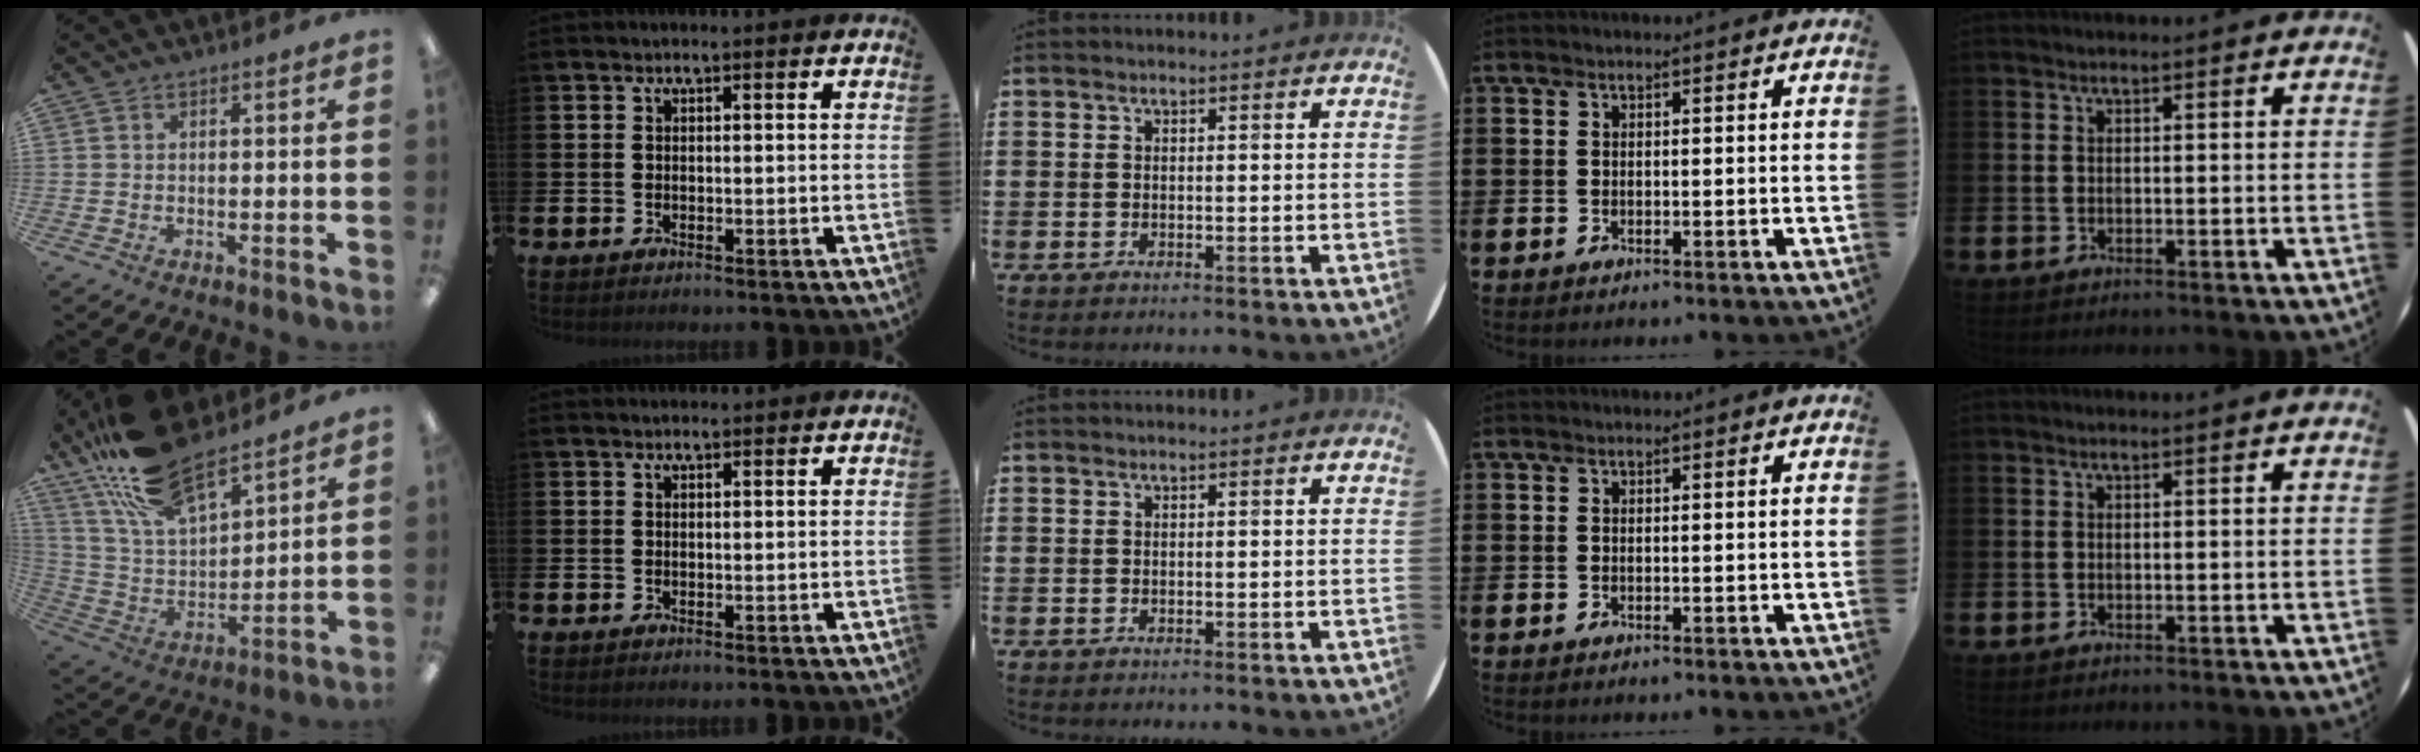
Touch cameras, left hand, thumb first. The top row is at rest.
{"thumb": {"total": 20.5, "force": [15.8, 8.0, 10.3], "torque": [-0.212, -0.079, 0.285]}, "index": {"total": 0.6, "force": [0.6, 0.1, 0.1], "torque": [0.007, -0.002, 0.009]}}